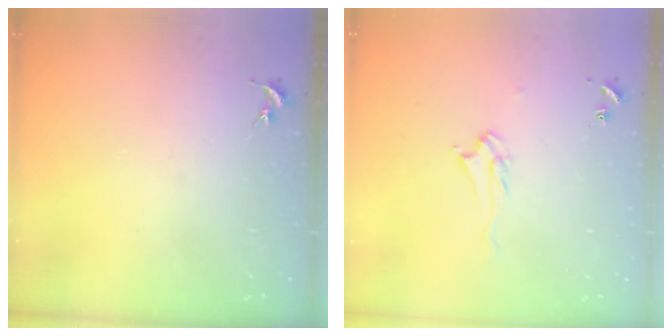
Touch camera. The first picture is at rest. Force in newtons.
{"total": 2.5, "press": 2.4, "slide": 0.4}